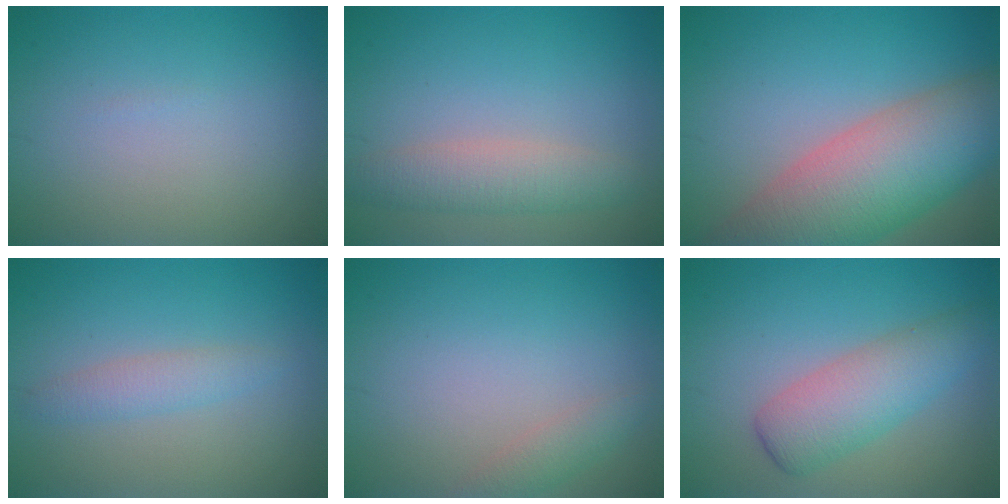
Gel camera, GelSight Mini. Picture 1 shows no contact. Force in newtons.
{"total": 3.4, "press": 3.4, "slide": 0.2}
{"total": 10.8, "press": 10.8, "slide": 0.5}
{"total": 2.0, "press": 2.0, "slide": 0.0}
{"total": 1.6, "press": 1.6, "slide": 0.2}
{"total": 4.7, "press": 4.7, "slide": 0.1}